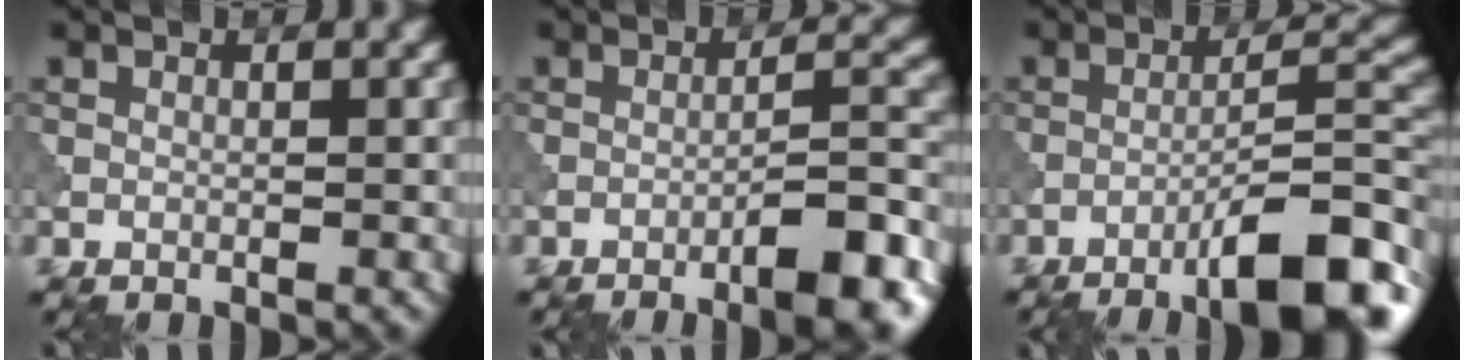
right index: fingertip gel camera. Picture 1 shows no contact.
{"total": 7.1, "force": [-4.2, 1.5, 5.5], "torque": [-0.069, 0.016, -0.062]}
{"total": 9.8, "force": [-5.9, 2.1, 7.5], "torque": [-0.110, 0.015, -0.091]}